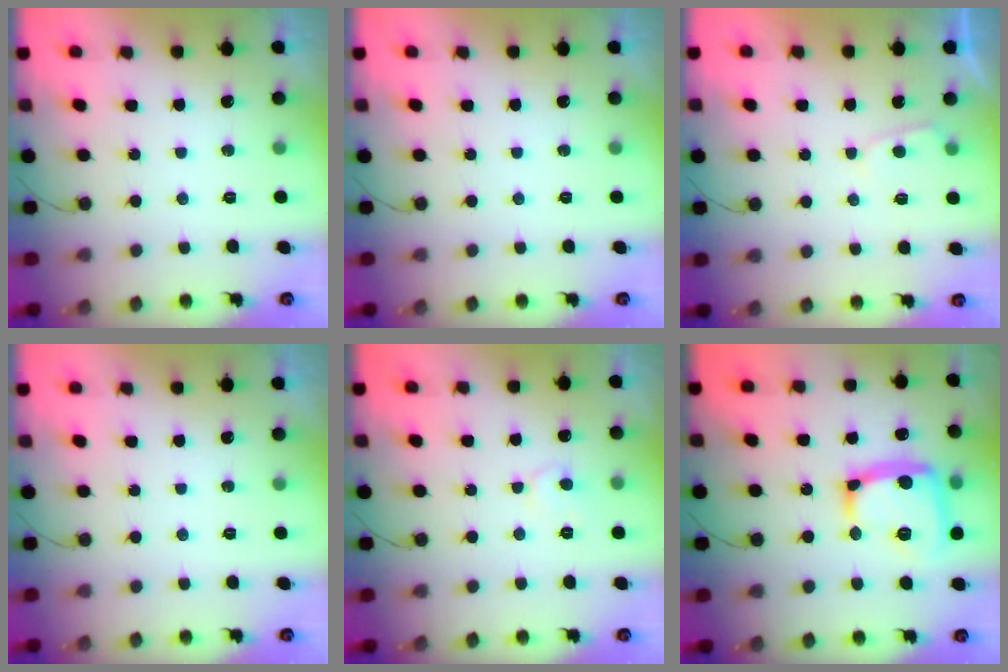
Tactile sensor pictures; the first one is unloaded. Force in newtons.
{"total": 0.0}
{"total": 2.3, "press": 2.3, "slide": 0.2}
{"total": 0.0}
{"total": 5.5, "press": 5.5, "slide": 0.3}
{"total": 17.1, "press": 17.1, "slide": 1.2}